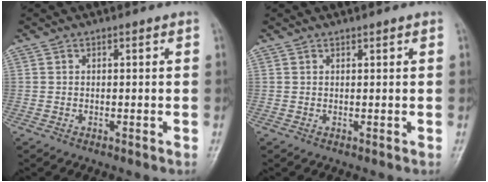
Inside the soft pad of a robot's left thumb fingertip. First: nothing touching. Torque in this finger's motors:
{"motor_torque": [-0.22, 0.04, -0.31, 0.08, 0.02]}